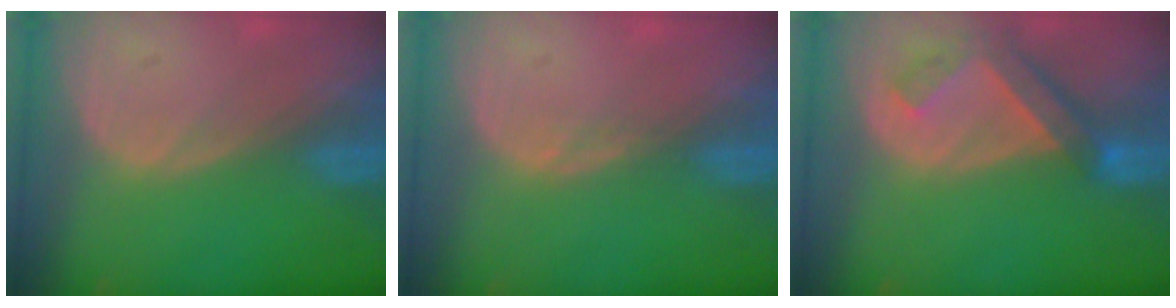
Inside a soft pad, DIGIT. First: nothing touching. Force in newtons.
{"total": 1.0, "press": 0.8, "slide": 0.7}
{"total": 6.4, "press": 5.8, "slide": 2.8}